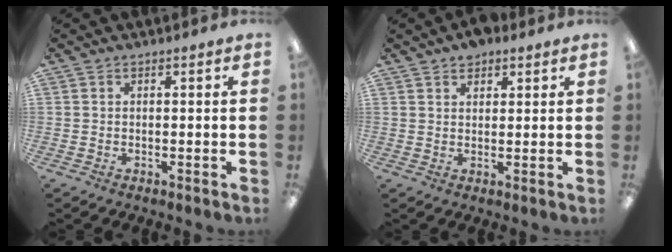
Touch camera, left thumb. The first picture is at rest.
{"total": 3.3, "force": [2.6, 1.8, 1.0], "torque": [-0.009, -0.006, 0.046]}